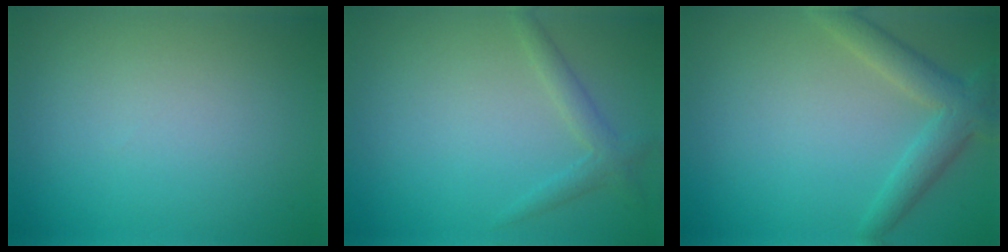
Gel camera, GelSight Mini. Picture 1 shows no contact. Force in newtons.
{"total": 1.9, "press": 1.9, "slide": 0.2}
{"total": 3.7, "press": 3.7, "slide": 0.2}